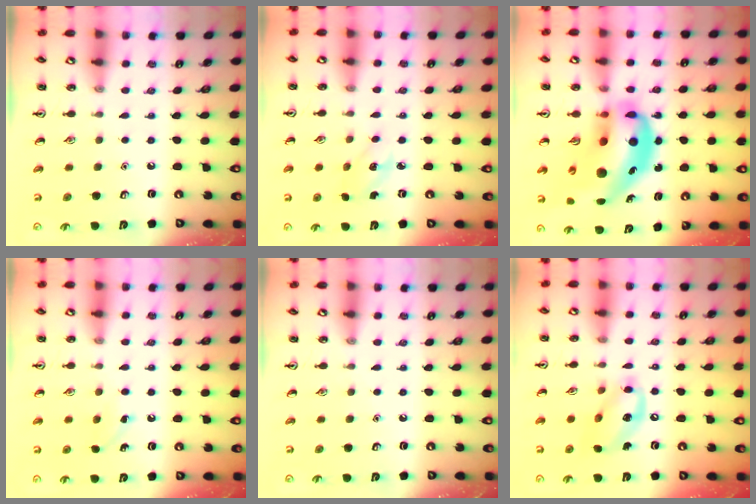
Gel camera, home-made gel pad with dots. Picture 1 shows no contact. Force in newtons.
{"total": 2.7, "press": 2.6, "slide": 0.7}
{"total": 20.8, "press": 20.0, "slide": 5.8}
{"total": 2.8, "press": 2.6, "slide": 1.0}
{"total": 0.0}
{"total": 11.8, "press": 11.5, "slide": 2.6}